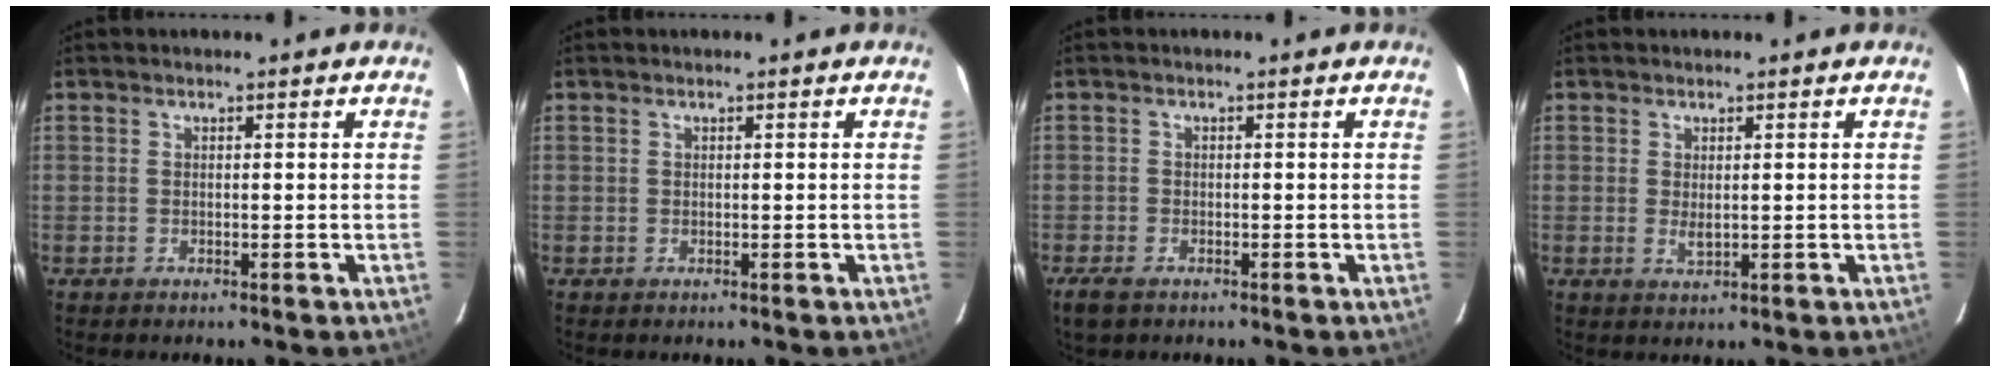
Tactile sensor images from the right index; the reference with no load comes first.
{"total": 0.0}
{"total": 3.4, "force": [-2.3, 1.7, 1.8], "torque": [-0.042, -0.010, -0.044]}
{"total": 1.8, "force": [0.1, 0.8, 1.6], "torque": [-0.030, -0.003, 0.003]}